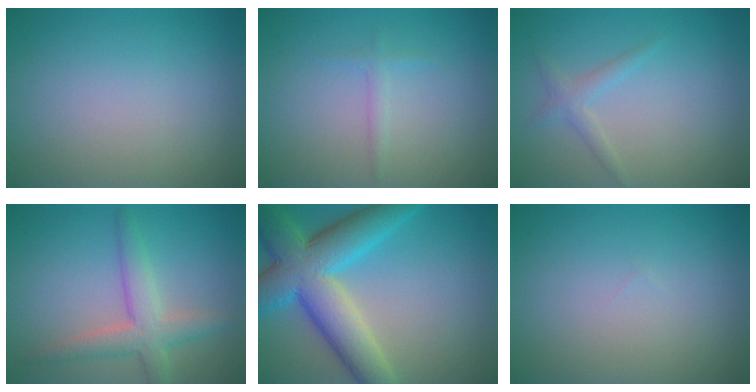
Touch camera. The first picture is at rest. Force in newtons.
{"total": 0.9, "press": 0.9, "slide": 0.0}
{"total": 1.5, "press": 1.5, "slide": 0.0}
{"total": 4.0, "press": 4.0, "slide": 0.3}
{"total": 10.2, "press": 10.1, "slide": 0.2}
{"total": 0.0}